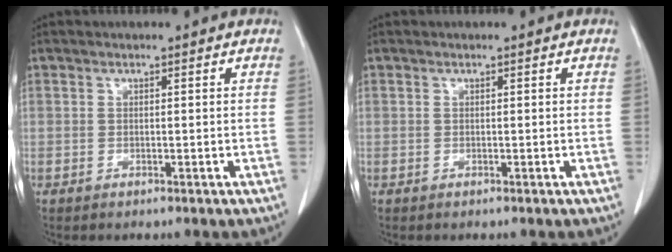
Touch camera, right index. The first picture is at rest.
{"total": 0.0}